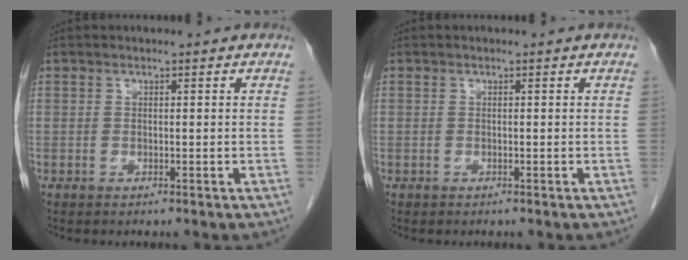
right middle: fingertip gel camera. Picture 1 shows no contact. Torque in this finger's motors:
{"motor_torque": [-0.19, -0.24, -0.03, -0.01]}